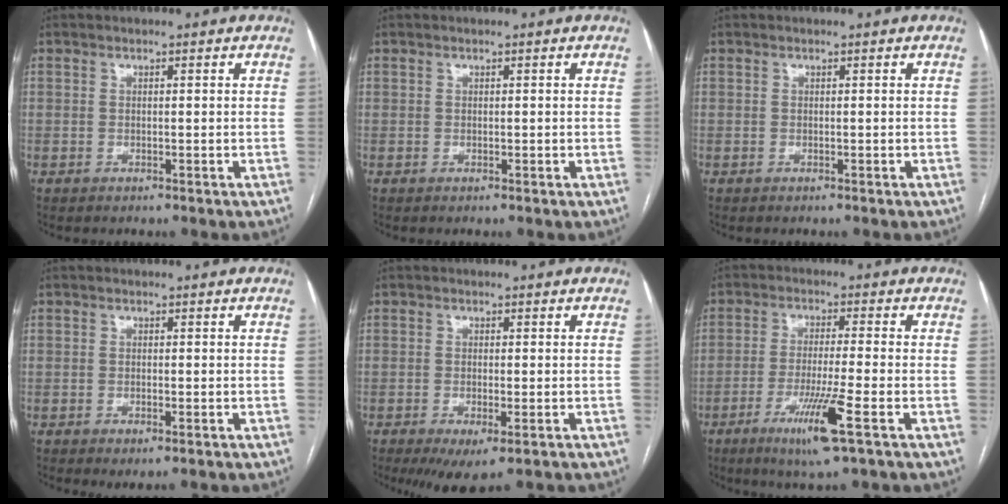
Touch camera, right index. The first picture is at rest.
{"total": 0.0}
{"total": 0.0}
{"total": 2.0, "force": [-1.1, 0.6, 1.6], "torque": [-0.022, -0.004, -0.011]}
{"total": 5.4, "force": [-3.2, 1.5, 4.2], "torque": [-0.058, -0.013, -0.045]}
{"total": 8.5, "force": [-3.9, -0.9, 7.5], "torque": [-0.138, -0.025, -0.071]}